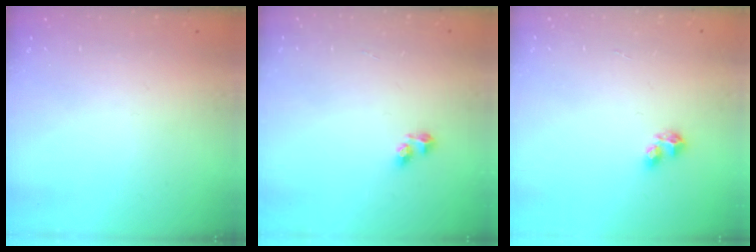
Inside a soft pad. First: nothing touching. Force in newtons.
{"total": 3.3, "press": 3.2, "slide": 1.0}
{"total": 4.0, "press": 3.9, "slide": 0.7}